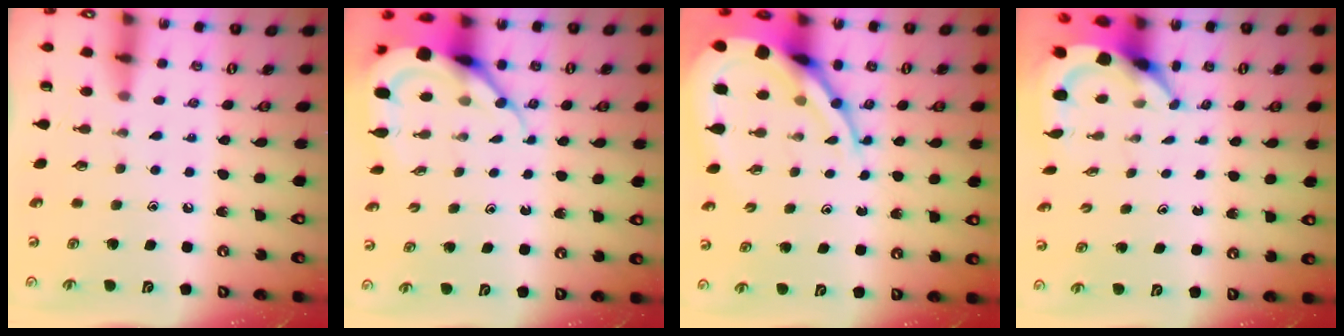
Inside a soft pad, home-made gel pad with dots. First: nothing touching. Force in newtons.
{"total": 9.4, "press": 9.4, "slide": 0.9}
{"total": 12.8, "press": 12.8, "slide": 1.3}
{"total": 5.2, "press": 5.1, "slide": 0.7}